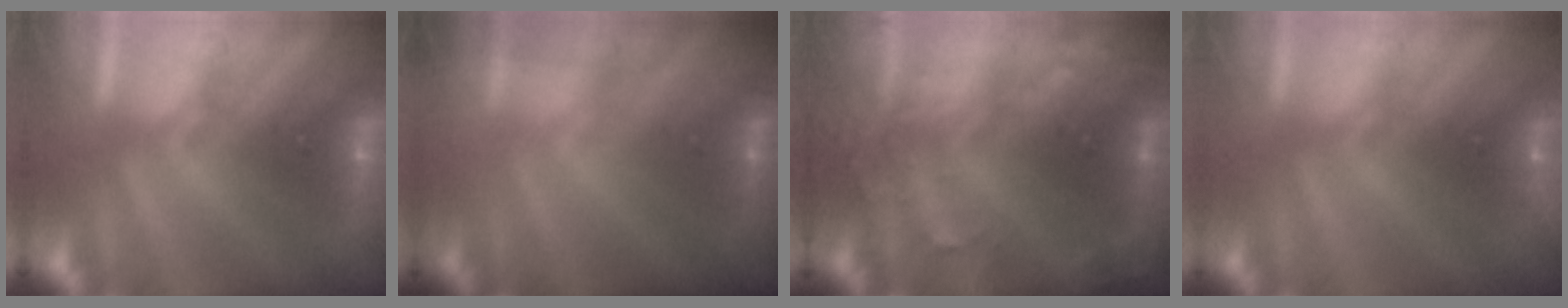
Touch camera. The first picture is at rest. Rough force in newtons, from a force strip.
{"total": 1.7}
{"total": 7.0}
{"total": 2.4}